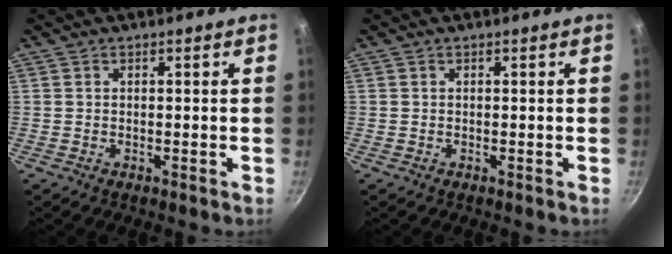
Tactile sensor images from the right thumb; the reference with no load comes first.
{"total": 0.0}